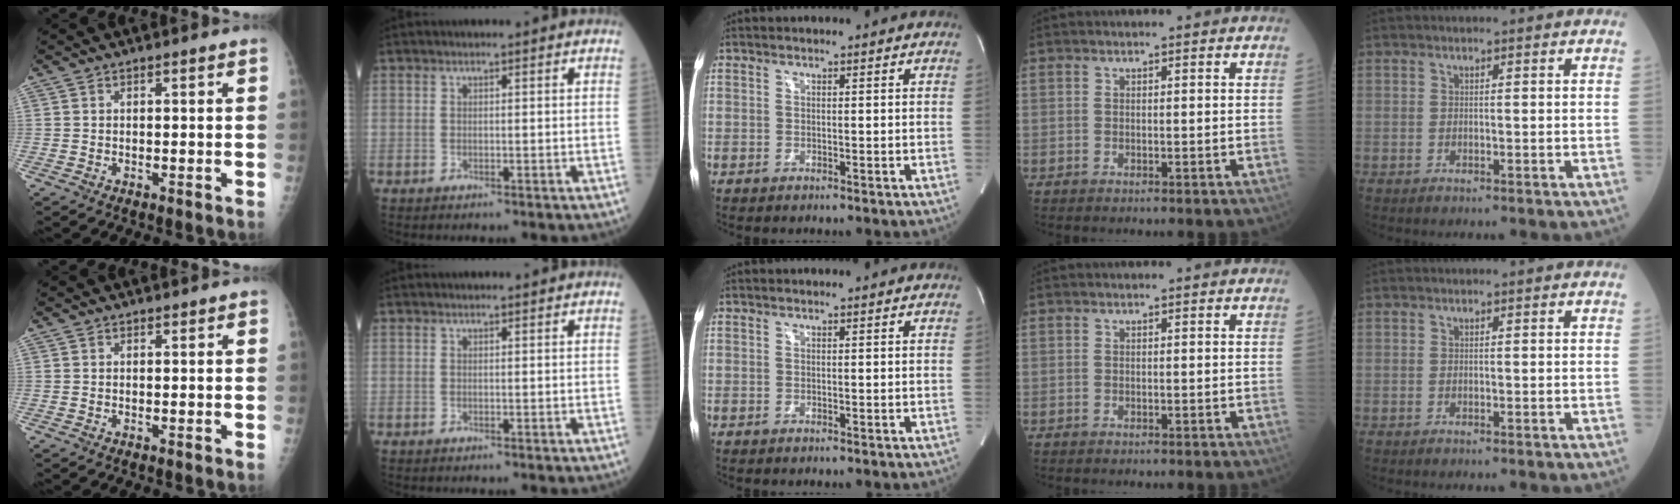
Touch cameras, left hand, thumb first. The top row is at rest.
{"index": {"total": 0.6, "force": [0.5, 0.2, -0.1], "torque": [0.000, 0.002, 0.007]}}